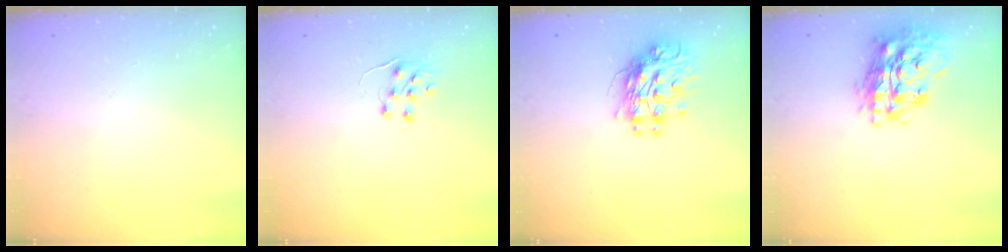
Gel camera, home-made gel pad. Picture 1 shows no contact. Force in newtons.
{"total": 7.1, "press": 7.1, "slide": 0.6}
{"total": 11.5, "press": 11.4, "slide": 0.9}
{"total": 21.2, "press": 21.1, "slide": 2.1}